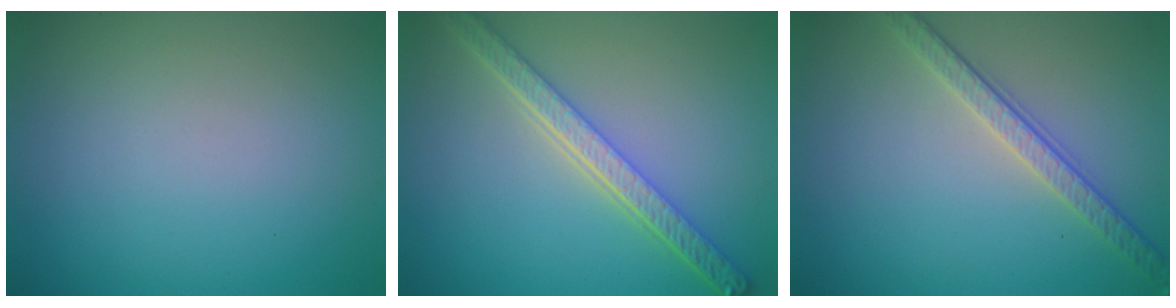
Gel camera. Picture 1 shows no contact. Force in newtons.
{"total": 5.3, "press": 4.1, "slide": 3.3}
{"total": 3.5, "press": 2.8, "slide": 2.0}